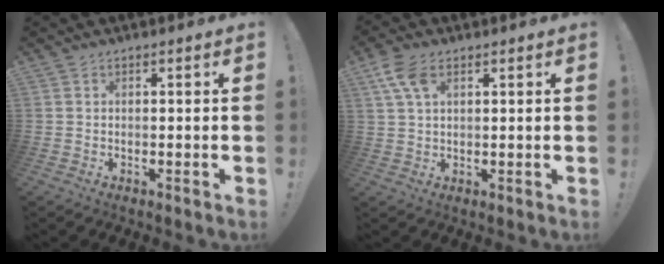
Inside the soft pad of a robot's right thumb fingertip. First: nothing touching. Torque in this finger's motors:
{"motor_torque": [-0.08, 0.24, 0.05, 0.16, 0.01]}